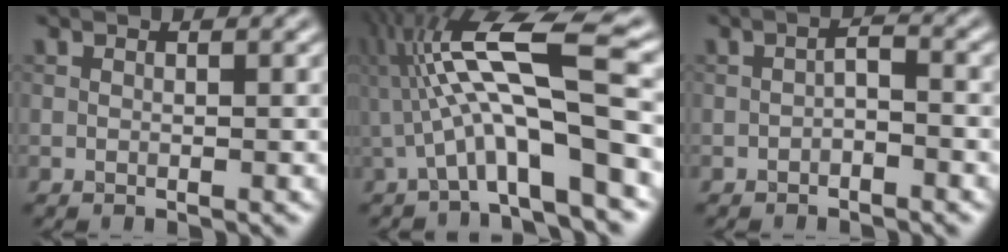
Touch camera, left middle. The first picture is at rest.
{"total": 11.2, "force": [-0.3, 2.2, 11.0], "torque": [-0.200, 0.032, -0.008]}
{"total": 1.4, "force": [-0.8, 0.5, 1.0], "torque": [-0.020, 0.007, -0.019]}